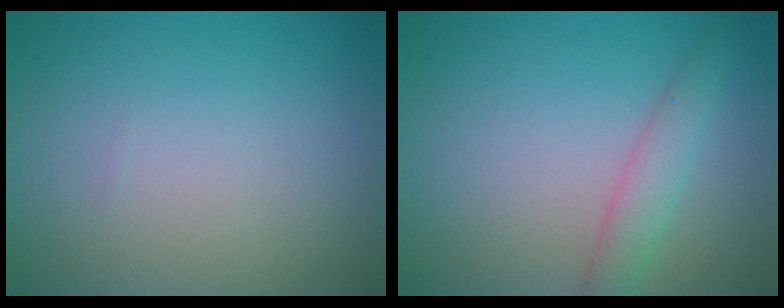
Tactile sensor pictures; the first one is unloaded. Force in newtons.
{"total": 2.4, "press": 2.4, "slide": 0.1}